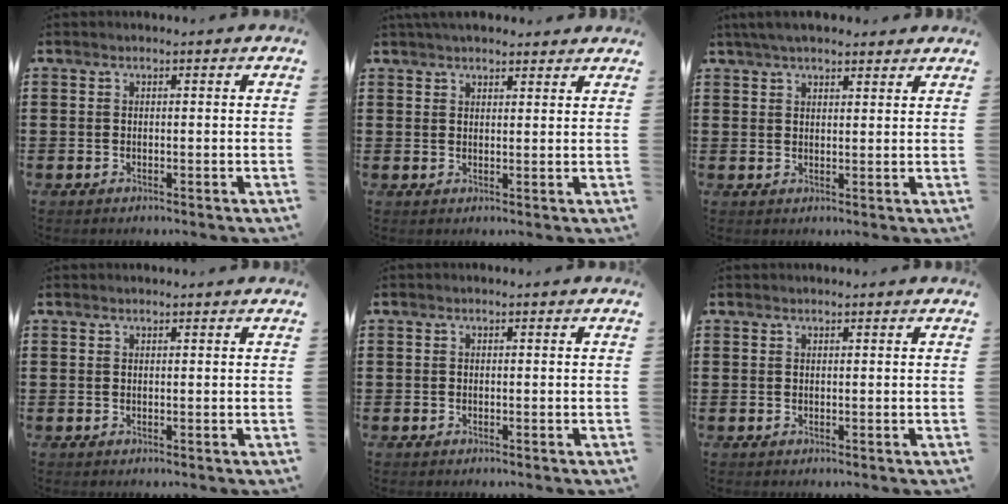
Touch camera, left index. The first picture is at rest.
{"total": 3.2, "force": [3.0, 0.6, 1.0], "torque": [-0.025, -0.001, 0.057]}
{"total": 4.1, "force": [3.6, 0.9, 1.8], "torque": [-0.043, 0.000, 0.067]}
{"total": 0.5, "force": [0.5, 0.0, 0.2], "torque": [-0.005, -0.001, 0.011]}
{"total": 0.0}
{"total": 0.5, "force": [0.4, 0.0, 0.3], "torque": [-0.006, -0.001, 0.010]}